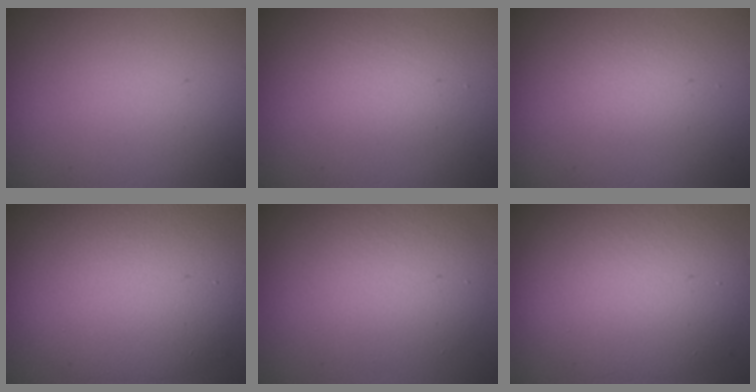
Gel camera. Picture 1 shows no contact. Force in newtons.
{"total": 2.3, "press": 2.3, "slide": 0.1}
{"total": 1.6, "press": 1.6, "slide": 0.2}
{"total": 10.5, "press": 10.5, "slide": 0.5}
{"total": 5.9, "press": 5.9, "slide": 0.2}
{"total": 9.0, "press": 9.0, "slide": 0.9}